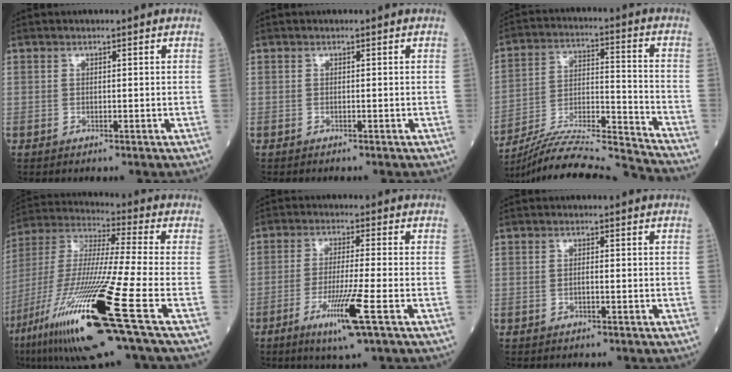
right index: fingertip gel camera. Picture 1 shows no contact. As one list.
[{"total": 0.7, "force": [-0.7, 0.0, 0.3], "torque": [-0.003, -0.001, -0.010]}, {"total": 20.4, "force": [-19.5, -1.5, 5.9], "torque": [-0.124, -0.005, -0.319]}, {"total": 24.7, "force": [-11.1, 0.3, 22.0], "torque": [-0.438, -0.060, -0.205]}, {"total": 8.3, "force": [-3.7, -0.8, 7.3], "torque": [-0.137, -0.024, -0.070]}, {"total": 0.9, "force": [-0.2, 0.2, 0.8], "torque": [-0.015, 0.002, -0.004]}]